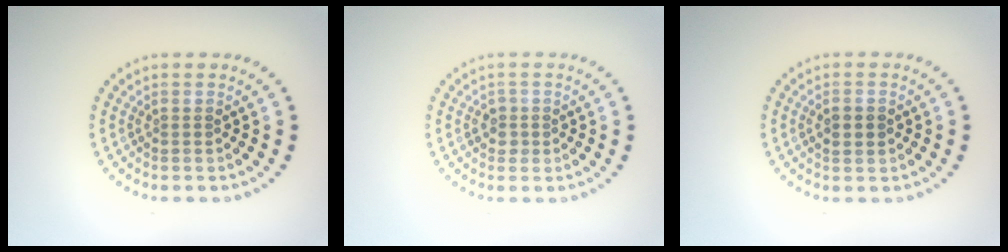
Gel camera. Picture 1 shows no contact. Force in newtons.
{"total": 1.3, "press": 1.2, "slide": 0.6}
{"total": 2.1, "press": 2.1, "slide": 0.2}